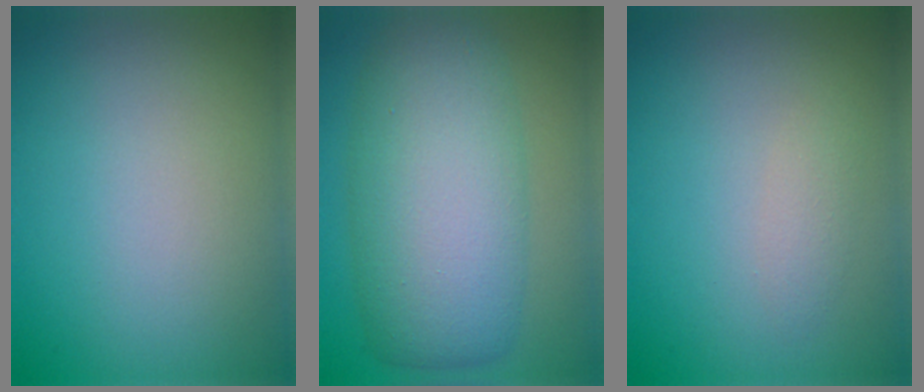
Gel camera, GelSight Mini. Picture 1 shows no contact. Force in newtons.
{"total": 9.4, "press": 9.4, "slide": 0.5}
{"total": 1.1, "press": 1.1, "slide": 0.0}